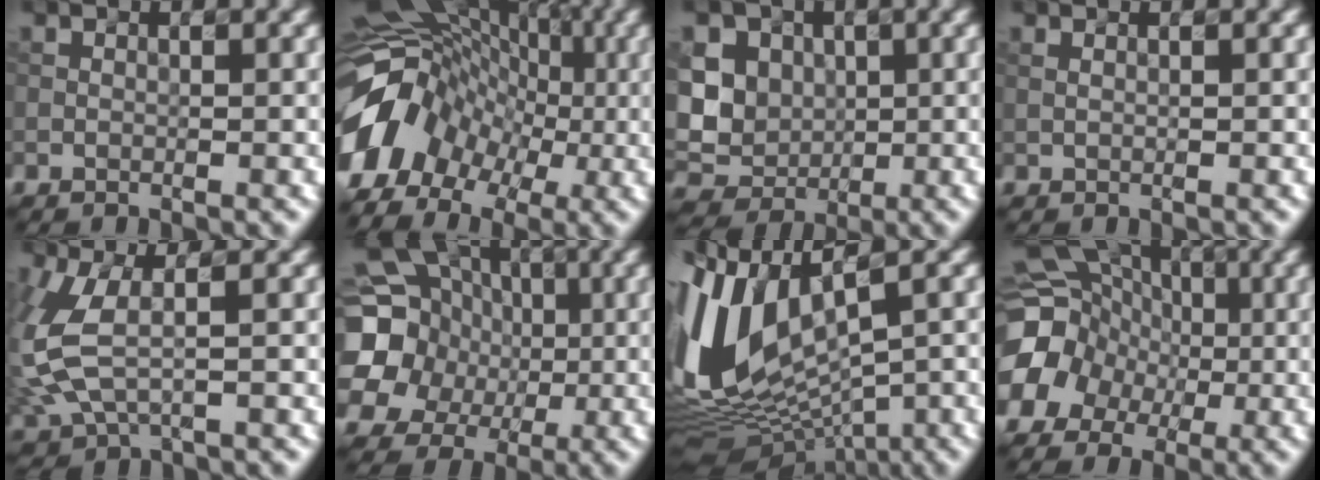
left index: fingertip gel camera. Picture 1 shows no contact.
{"total": 10.0, "force": [-3.5, 7.7, 5.3], "torque": [-0.095, 0.012, -0.070]}
{"total": 8.5, "force": [0.8, 7.3, 4.2], "torque": [-0.077, 0.019, -0.002]}
{"total": 0.7, "force": [0.4, 0.4, 0.5], "torque": [-0.002, -0.007, 0.004]}
{"total": 5.7, "force": [-0.4, 2.8, 4.9], "torque": [-0.135, -0.007, 0.000]}
{"total": 19.8, "force": [1.6, 18.1, 7.9], "torque": [-0.172, 0.004, -0.008]}
{"total": 12.7, "force": [0.3, 7.1, 10.5], "torque": [-0.236, -0.005, 0.032]}
{"total": 15.4, "force": [-2.8, 14.2, 5.1], "torque": [-0.135, -0.003, -0.070]}